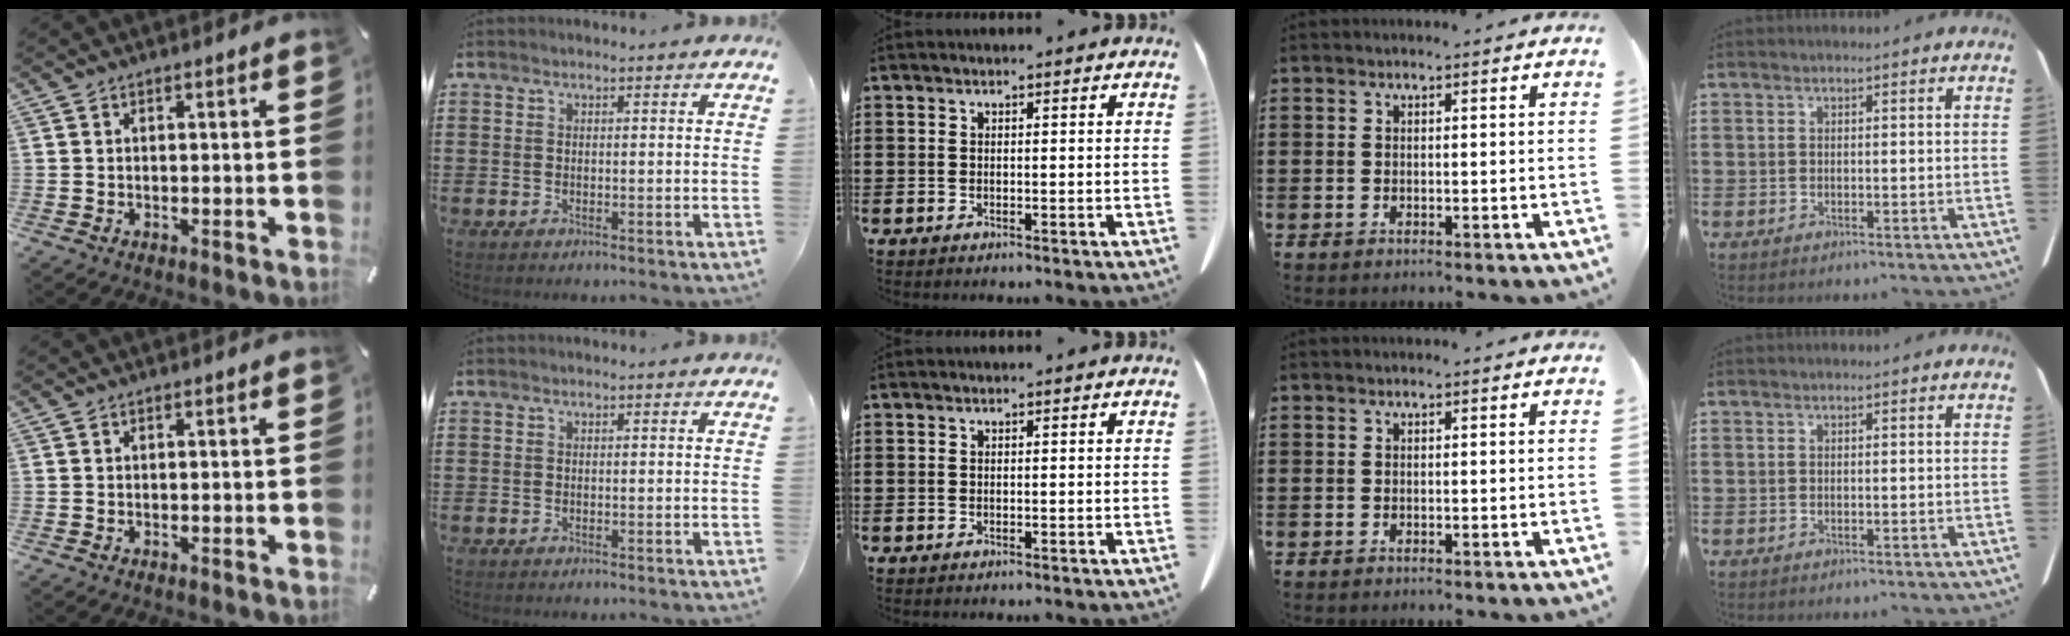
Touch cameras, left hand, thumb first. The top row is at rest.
{}